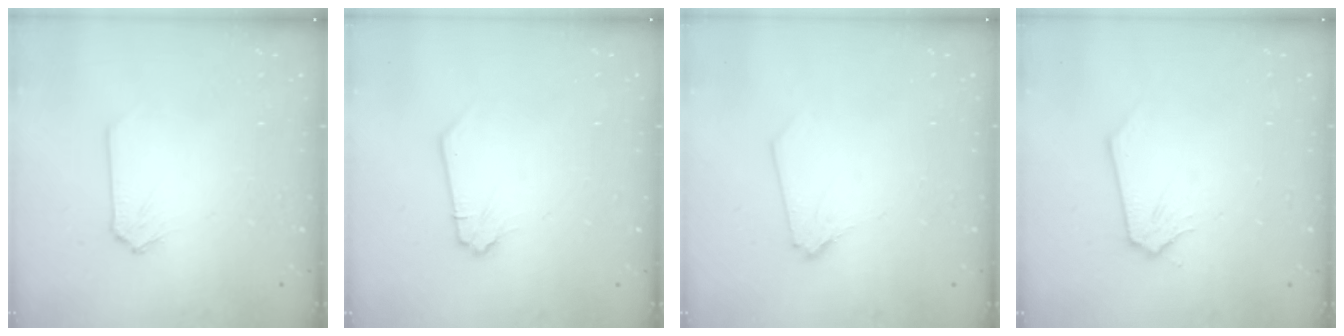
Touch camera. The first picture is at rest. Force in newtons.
{"total": 0.0}
{"total": 2.0, "press": 2.0, "slide": 0.2}
{"total": 0.0}